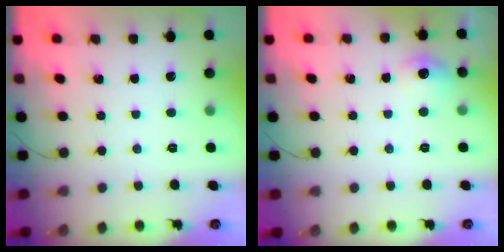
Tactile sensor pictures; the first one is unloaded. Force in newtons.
{"total": 6.1, "press": 5.9, "slide": 1.6}